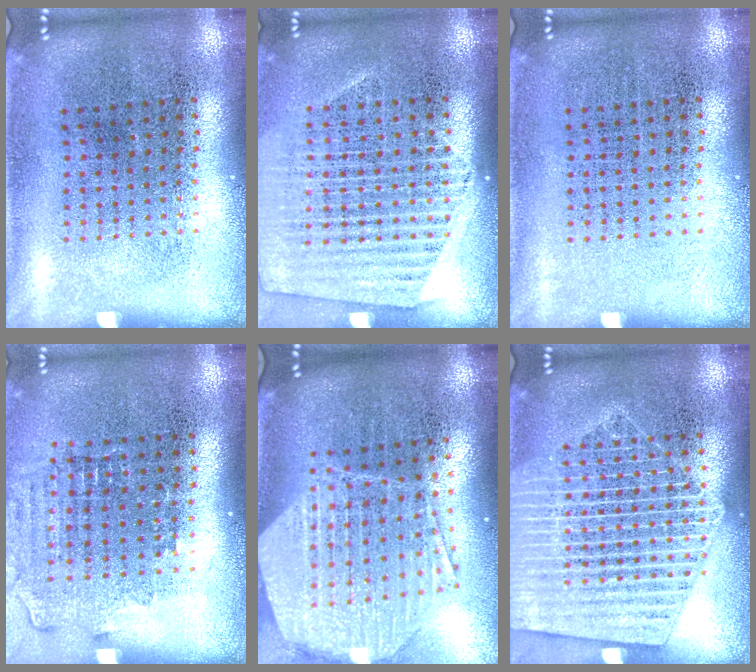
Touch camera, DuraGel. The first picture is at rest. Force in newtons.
{"total": 1.4, "press": 1.3, "slide": 0.5}
{"total": 0.0}
{"total": 1.5, "press": 1.3, "slide": 0.7}
{"total": 2.7, "press": 2.1, "slide": 1.7}
{"total": 3.9, "press": 3.9, "slide": 0.4}